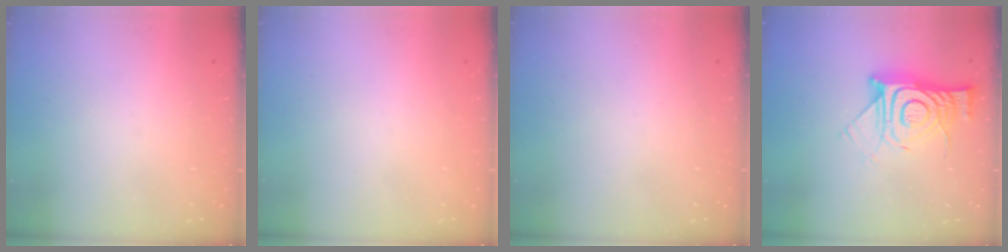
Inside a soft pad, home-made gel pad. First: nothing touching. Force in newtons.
{"total": 1.5, "press": 1.5, "slide": 0.1}
{"total": 1.8, "press": 1.8, "slide": 0.2}
{"total": 16.7, "press": 16.6, "slide": 1.8}